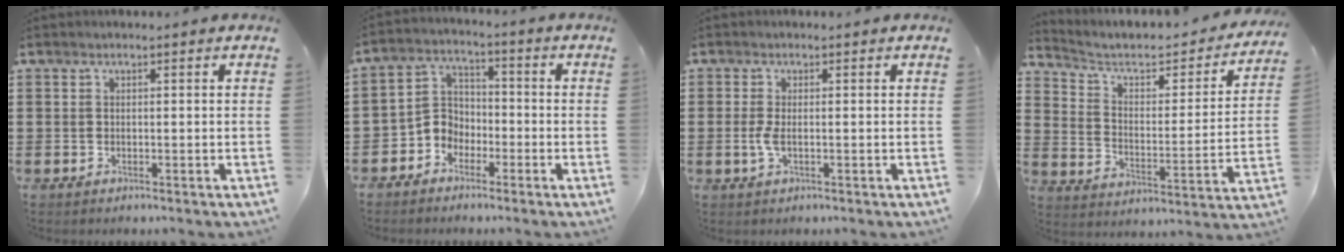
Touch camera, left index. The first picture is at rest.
{"total": 4.7, "force": [-3.1, 3.5, 0.9], "torque": [-0.035, 0.006, -0.068]}
{"total": 1.9, "force": [-0.3, 0.5, 1.9], "torque": [-0.042, -0.003, -0.007]}
{"total": 4.5, "force": [3.4, 2.1, 2.1], "torque": [-0.064, -0.022, 0.047]}